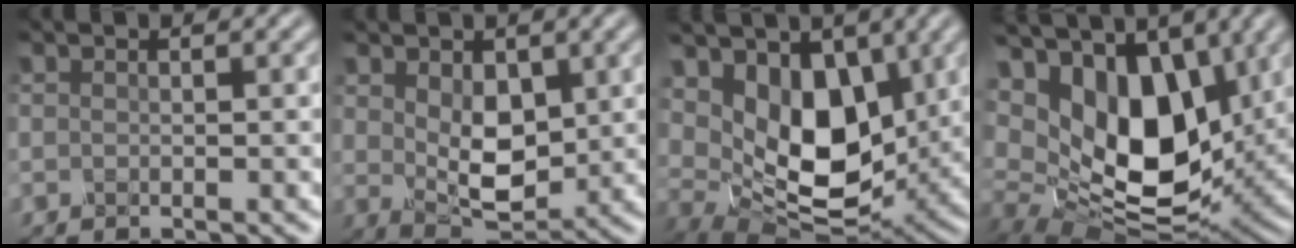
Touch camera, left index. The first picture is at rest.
{"total": 4.9, "force": [0.9, 3.1, 3.7], "torque": [-0.071, -0.005, 0.026]}
{"total": 8.7, "force": [2.6, 5.6, 6.1], "torque": [-0.120, -0.021, 0.046]}
{"total": 13.6, "force": [5.0, 8.3, 9.5], "torque": [-0.183, 0.001, 0.090]}